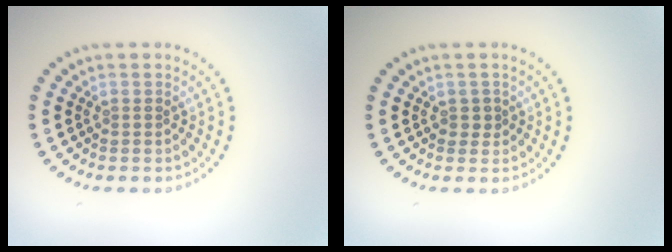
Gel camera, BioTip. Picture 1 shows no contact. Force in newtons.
{"total": 1.0, "press": 0.9, "slide": 0.4}